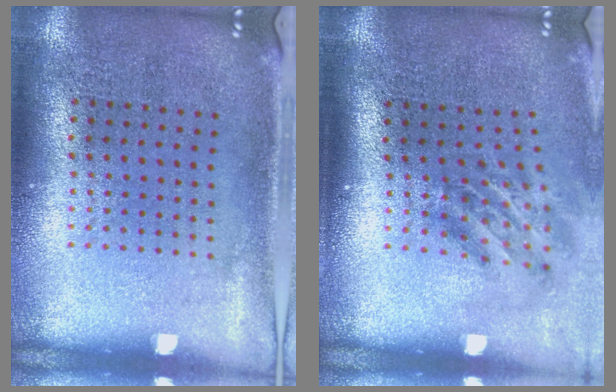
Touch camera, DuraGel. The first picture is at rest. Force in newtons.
{"total": 1.9, "press": 1.2, "slide": 1.5}